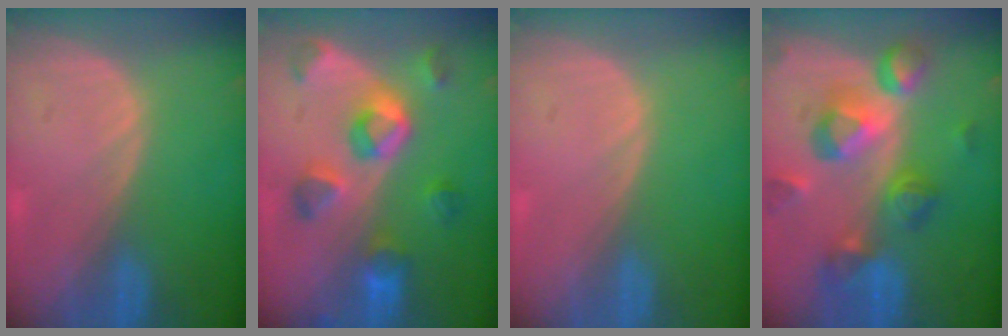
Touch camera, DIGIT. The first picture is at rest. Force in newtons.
{"total": 8.3, "press": 8.1, "slide": 1.9}
{"total": 0.0}
{"total": 10.4, "press": 9.3, "slide": 4.7}